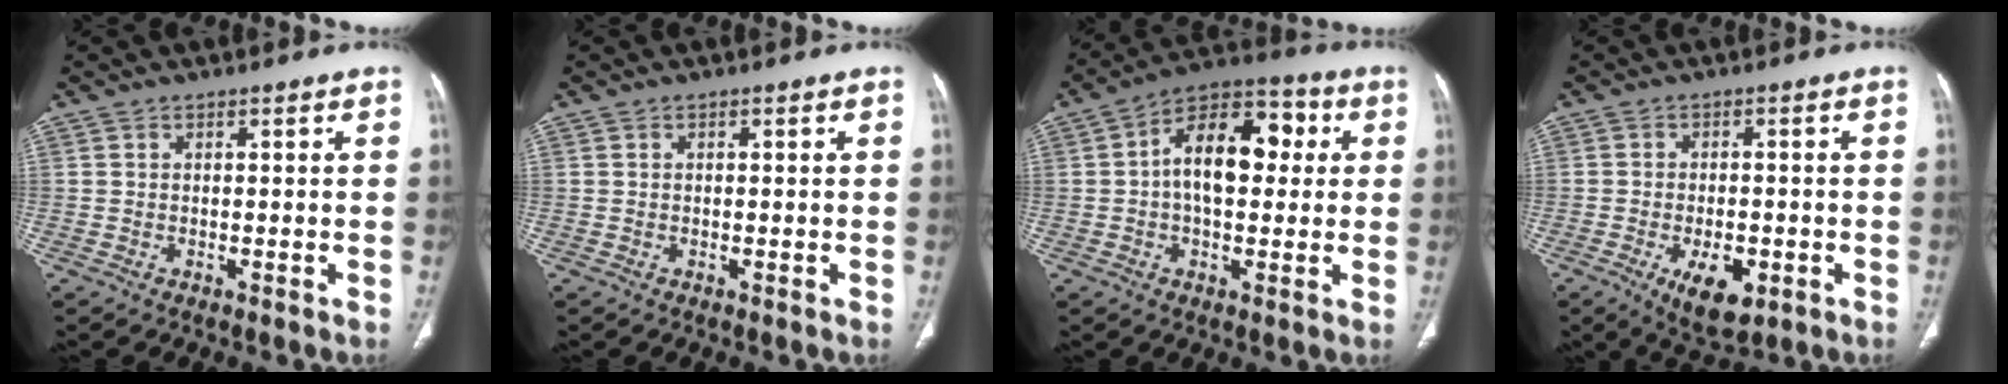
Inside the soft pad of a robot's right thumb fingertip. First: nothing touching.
{"total": 0.0}
{"total": 14.5, "force": [1.7, 8.5, 11.6], "torque": [-0.160, 0.034, 0.017]}
{"total": 8.5, "force": [-3.3, 4.2, 6.6], "torque": [-0.096, 0.000, -0.041]}